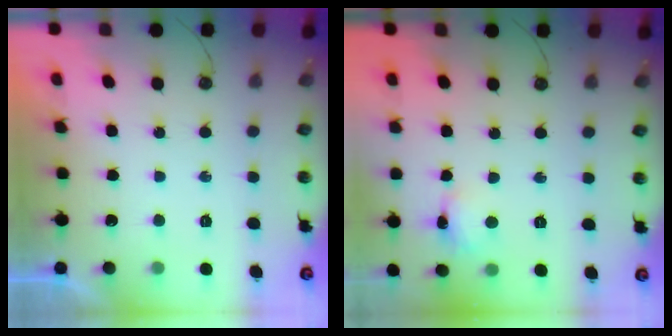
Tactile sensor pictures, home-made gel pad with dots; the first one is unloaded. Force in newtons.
{"total": 4.9, "press": 4.9, "slide": 0.4}